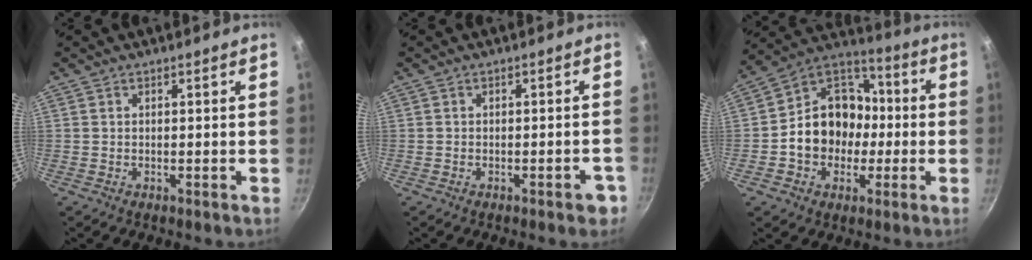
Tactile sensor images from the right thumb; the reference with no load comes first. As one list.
[{"total": 3.2, "force": [-1.7, 1.3, 2.4], "torque": [-0.018, 0.017, -0.016]}, {"total": 16.4, "force": [-2.0, 13.6, 8.9], "torque": [-0.108, 0.045, -0.044]}]